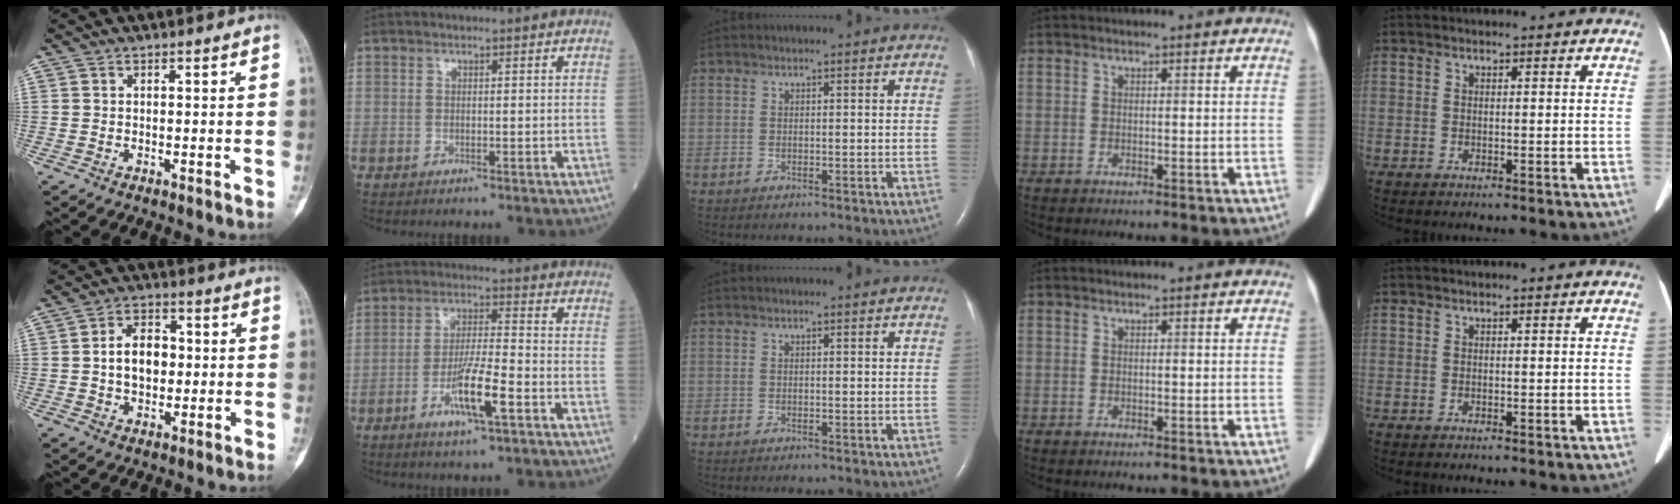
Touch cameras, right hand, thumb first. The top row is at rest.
{"thumb": {"total": 8.5, "force": [0.1, 5.9, 6.1], "torque": [-0.080, 0.015, -0.001]}, "index": {"total": 8.8, "force": [-3.8, 0.8, 7.9], "torque": [-0.152, -0.009, -0.068]}}